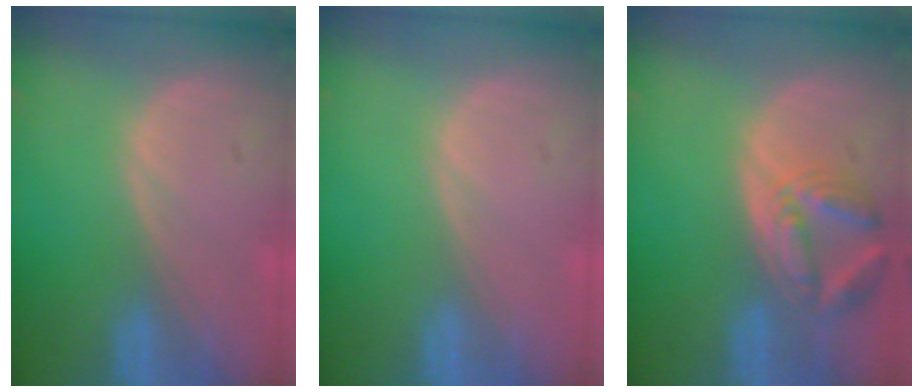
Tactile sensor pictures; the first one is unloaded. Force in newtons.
{"total": 0.0}
{"total": 7.4, "press": 6.6, "slide": 3.5}